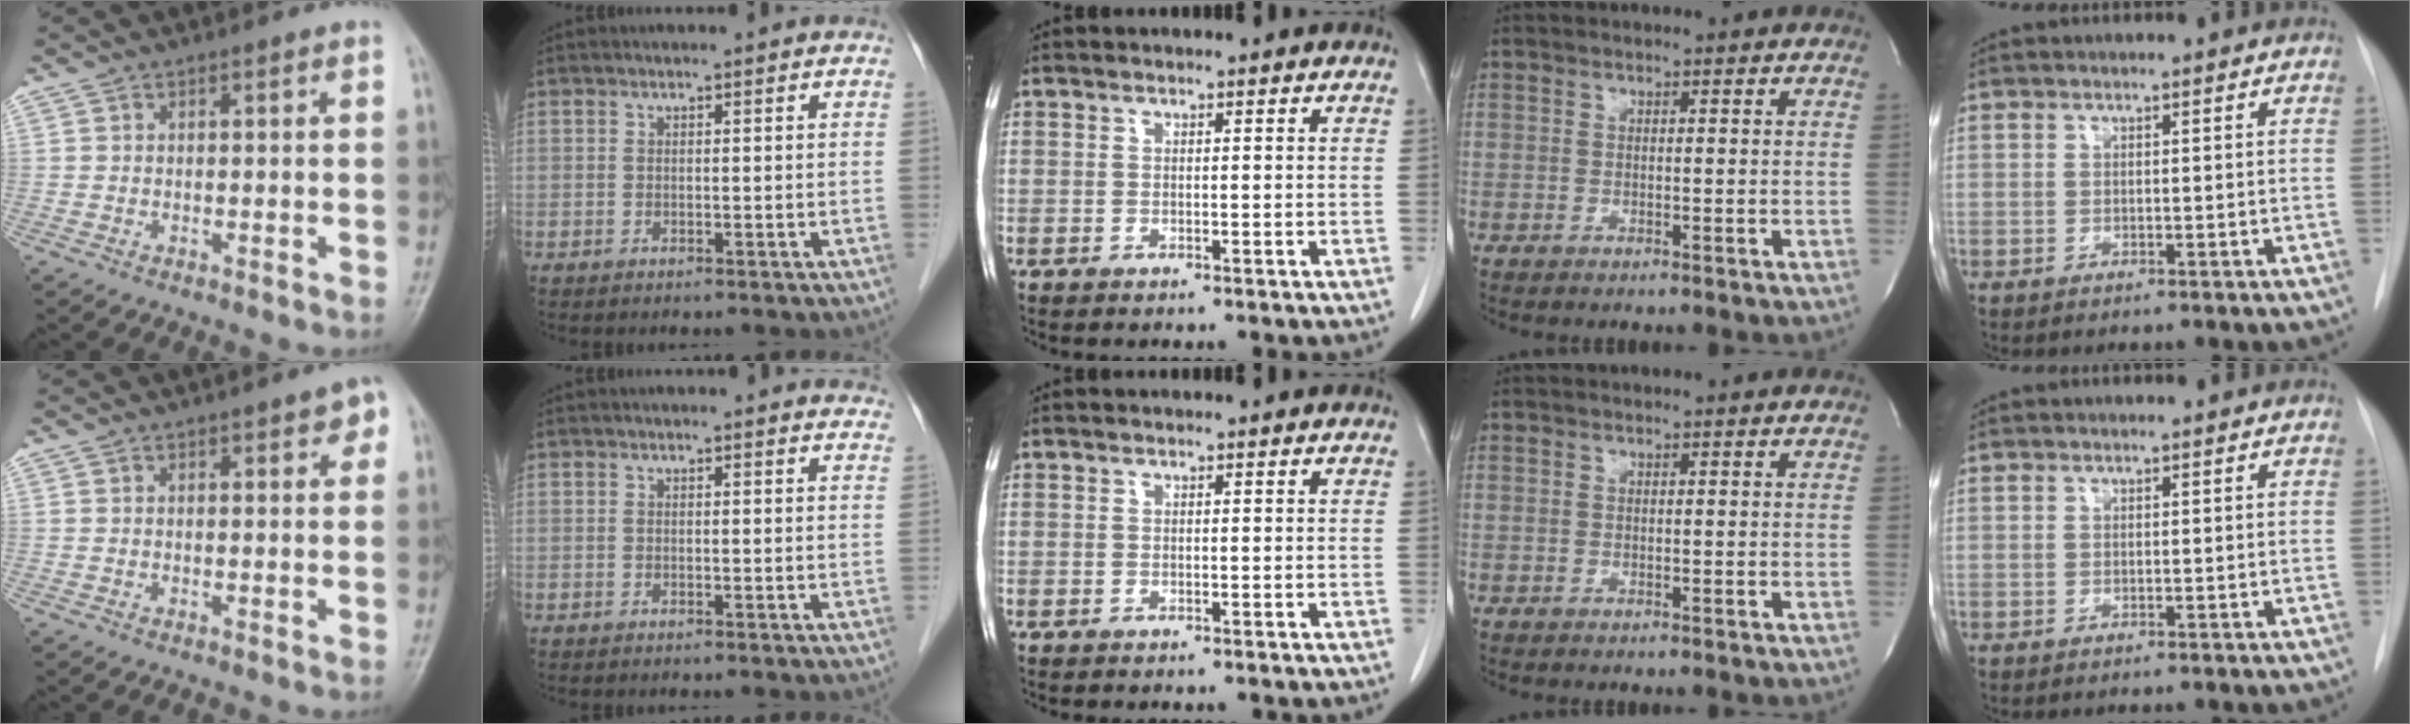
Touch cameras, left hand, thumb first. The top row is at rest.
{"thumb": {"total": 3.6, "force": [1.6, 1.4, 2.9], "torque": [-0.022, 0.000, 0.013]}, "index": {"total": 4.2, "force": [4.0, 0.9, 0.8], "torque": [-0.001, -0.004, 0.022]}}